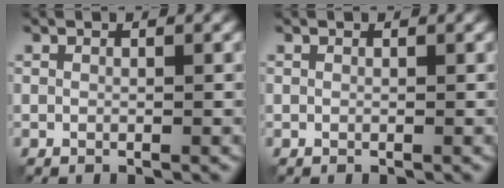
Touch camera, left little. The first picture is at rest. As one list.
[{"total": 0.0}]